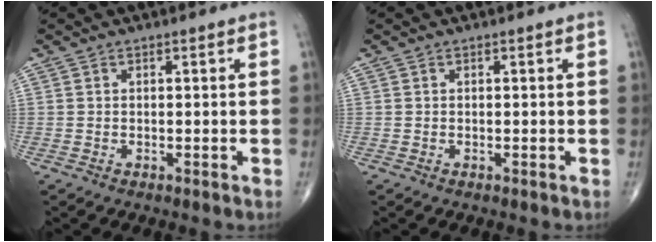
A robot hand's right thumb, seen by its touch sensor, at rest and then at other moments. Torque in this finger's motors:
{"motor_torque": [0.00, 0.00, -0.01, -0.02, 0.00]}